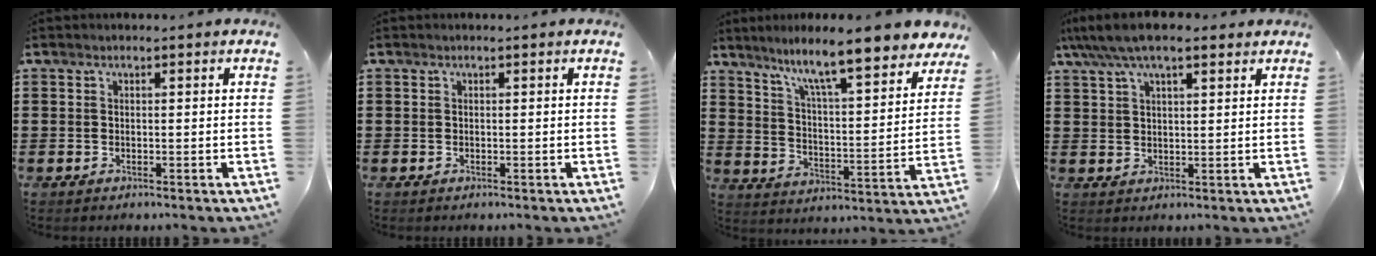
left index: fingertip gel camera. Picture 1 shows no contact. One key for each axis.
{"total": 0.0}
{"total": 9.1, "fx": 7.8, "fy": -0.2, "fz": 4.7, "tx": -0.104, "ty": -0.053, "tz": 0.124}
{"total": 6.5, "fx": 4.9, "fy": 2.3, "fz": 3.6, "tx": -0.084, "ty": -0.001, "tz": 0.088}